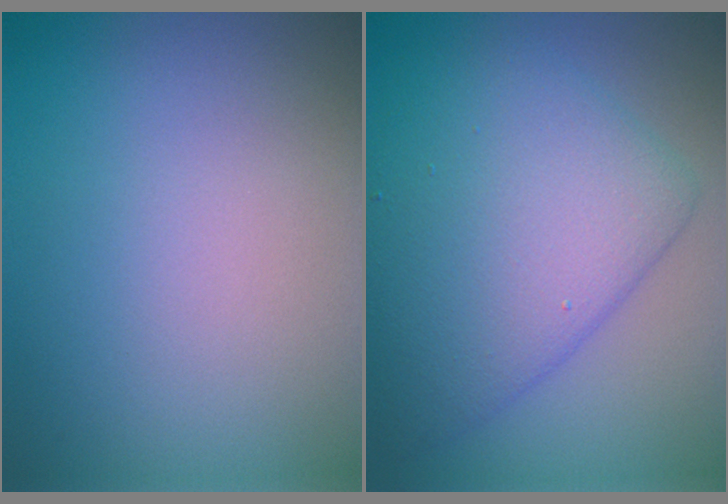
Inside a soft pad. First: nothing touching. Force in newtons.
{"total": 8.5, "press": 8.5, "slide": 0.4}